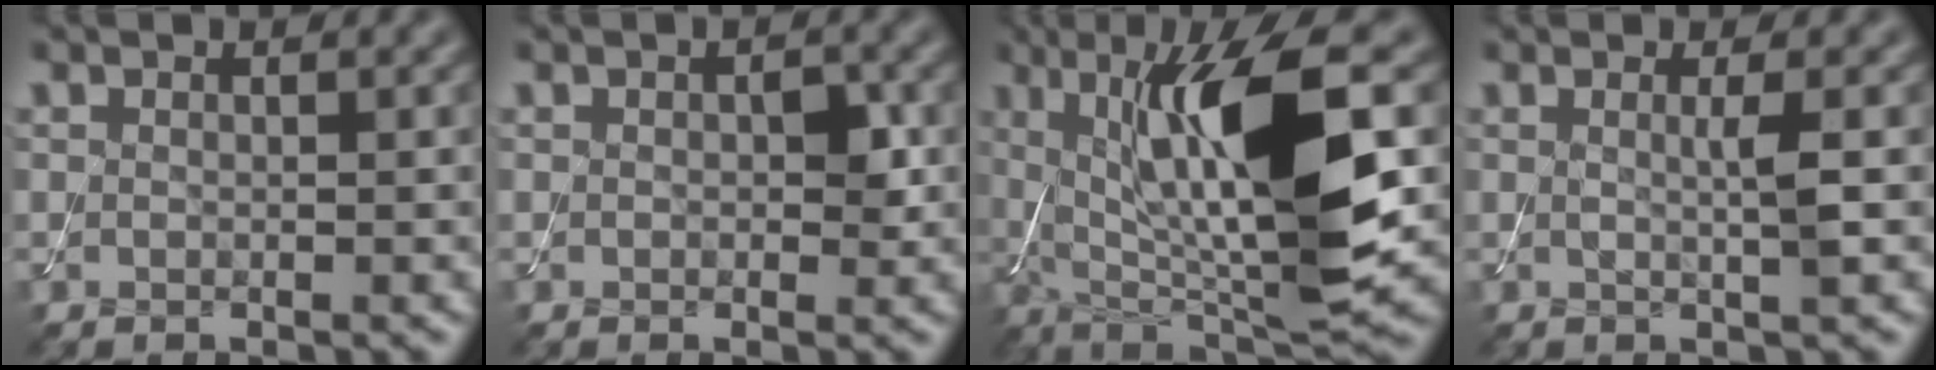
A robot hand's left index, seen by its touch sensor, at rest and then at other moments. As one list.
[{"total": 1.7, "force": [0.0, 0.9, 1.4], "torque": [-0.019, 0.000, 0.000]}, {"total": 12.6, "force": [1.7, 3.3, 12.0], "torque": [-0.193, 0.004, 0.032]}, {"total": 1.9, "force": [0.1, 0.3, 1.8], "torque": [-0.031, -0.001, -0.004]}]